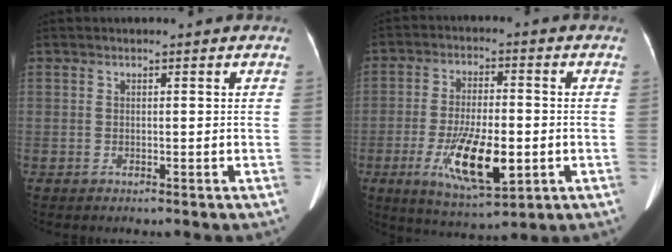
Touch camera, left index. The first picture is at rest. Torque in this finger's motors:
{"motor_torque": [1.23, 0.92, 0.31, 0.21]}